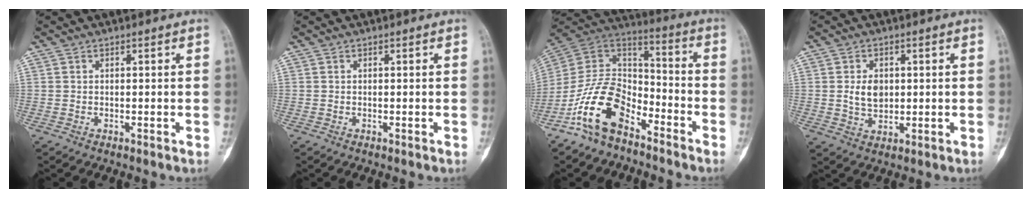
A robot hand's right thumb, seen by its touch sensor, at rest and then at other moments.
{"total": 0.0}
{"total": 15.6, "force": [-9.4, 8.5, 9.0], "torque": [-0.156, 0.086, -0.187]}
{"total": 5.0, "force": [0.6, 3.6, 3.5], "torque": [-0.050, -0.006, 0.016]}